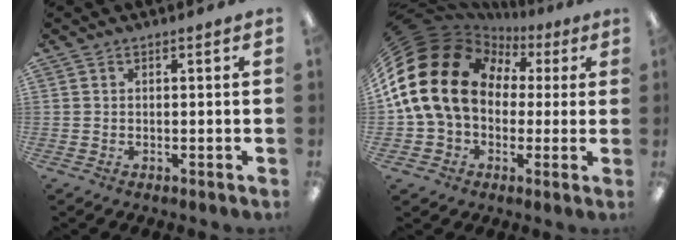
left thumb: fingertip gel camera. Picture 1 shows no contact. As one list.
[{"total": 22.2, "force": [4.0, 17.4, 13.1], "torque": [-0.280, -0.010, 0.079]}]